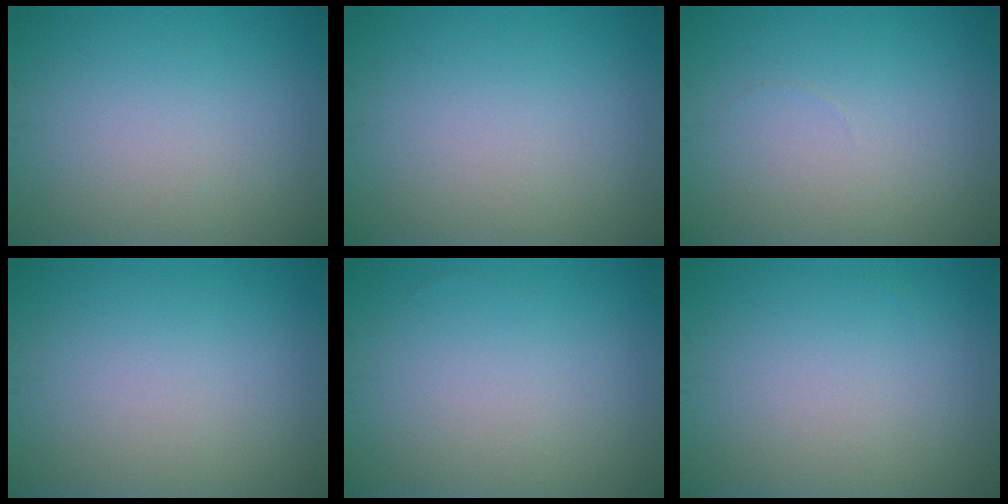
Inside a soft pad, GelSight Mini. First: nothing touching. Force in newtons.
{"total": 0.0}
{"total": 0.0}
{"total": 0.0}
{"total": 0.0}
{"total": 0.0}